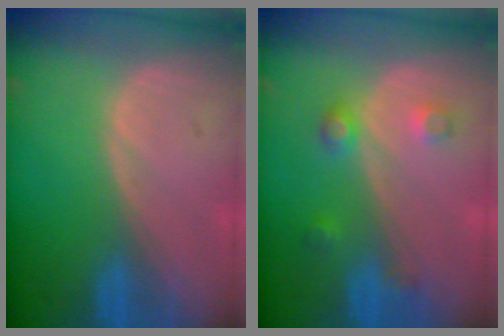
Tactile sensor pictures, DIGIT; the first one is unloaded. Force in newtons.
{"total": 3.6, "press": 3.3, "slide": 1.3}